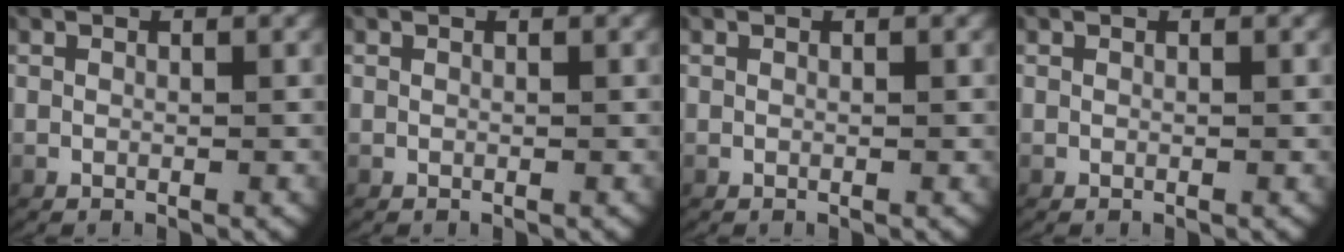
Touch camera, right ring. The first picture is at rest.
{"total": 0.0}
{"total": 0.0}
{"total": 0.0}